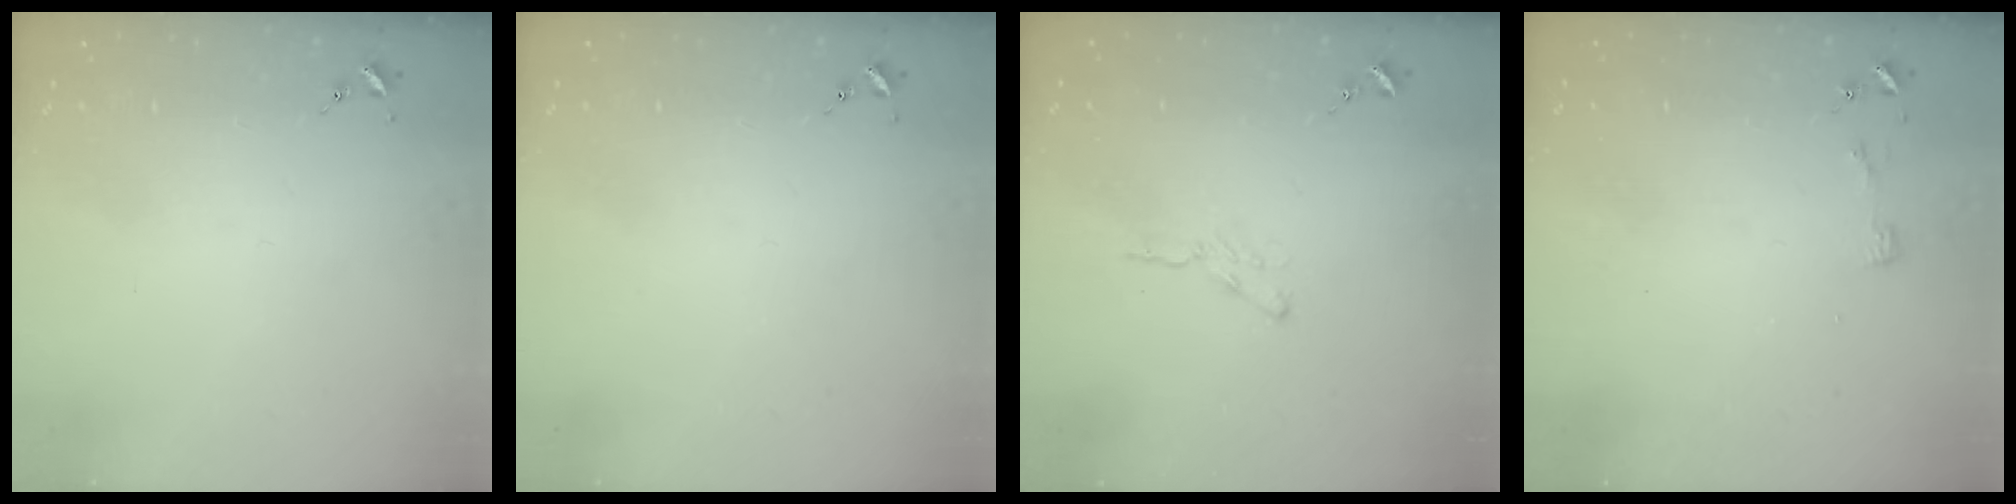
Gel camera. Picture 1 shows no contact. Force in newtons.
{"total": 0.0}
{"total": 4.0, "press": 4.0, "slide": 0.4}
{"total": 3.3, "press": 3.3, "slide": 0.4}